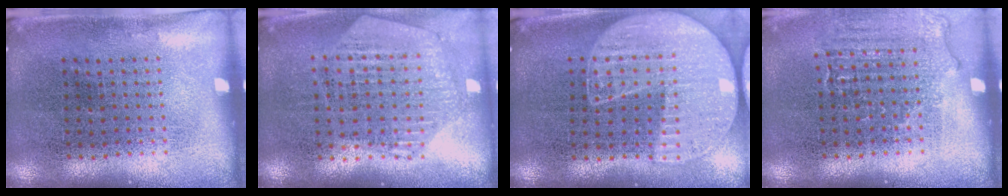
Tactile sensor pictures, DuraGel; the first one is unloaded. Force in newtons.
{"total": 1.1, "press": 1.1, "slide": 0.3}
{"total": 1.5, "press": 1.5, "slide": 0.3}
{"total": 1.1, "press": 1.0, "slide": 0.1}